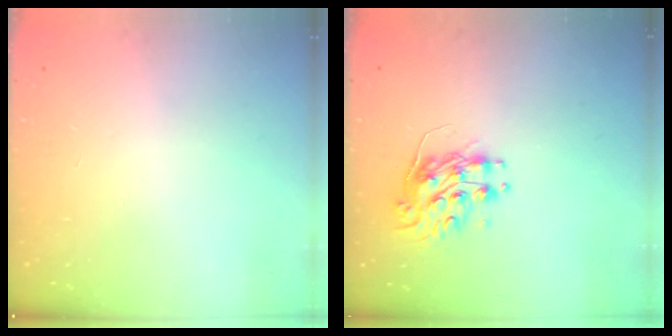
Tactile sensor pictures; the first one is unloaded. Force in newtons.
{"total": 8.8, "press": 8.8, "slide": 0.3}